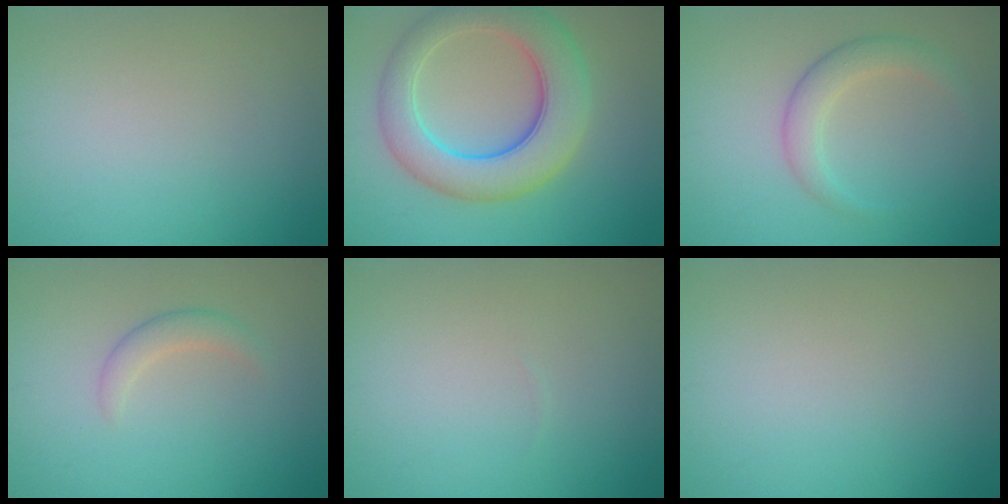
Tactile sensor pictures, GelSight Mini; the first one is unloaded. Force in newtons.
{"total": 8.2, "press": 8.2, "slide": 0.2}
{"total": 2.8, "press": 2.8, "slide": 0.1}
{"total": 1.7, "press": 1.7, "slide": 0.1}
{"total": 0.0}
{"total": 0.0}